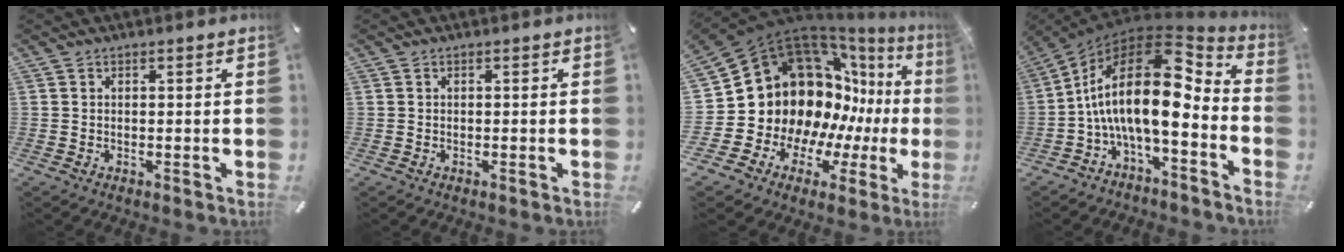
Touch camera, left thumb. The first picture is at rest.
{"total": 0.0}
{"total": 21.2, "force": [5.0, 17.9, 10.2], "torque": [-0.162, -0.100, 0.145]}
{"total": 20.6, "force": [1.6, 9.1, 18.3], "torque": [-0.356, -0.039, 0.026]}